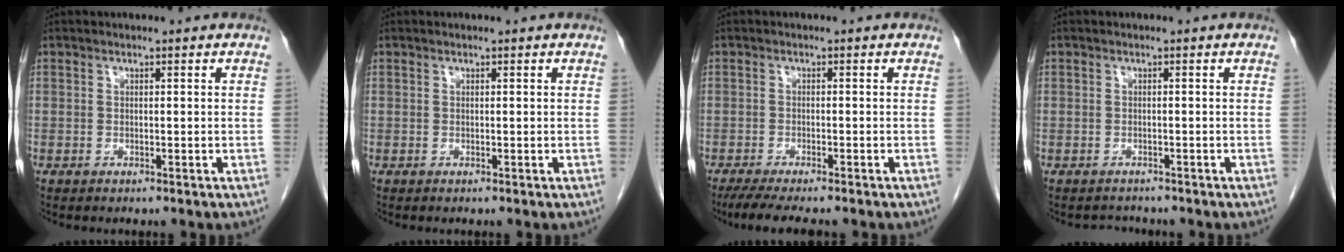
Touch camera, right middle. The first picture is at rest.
{"total": 0.0}
{"total": 7.6, "force": [-6.3, 1.0, 4.2], "torque": [-0.061, -0.015, -0.098]}
{"total": 1.8, "force": [-1.5, 0.9, -0.5], "torque": [0.001, -0.003, -0.027]}